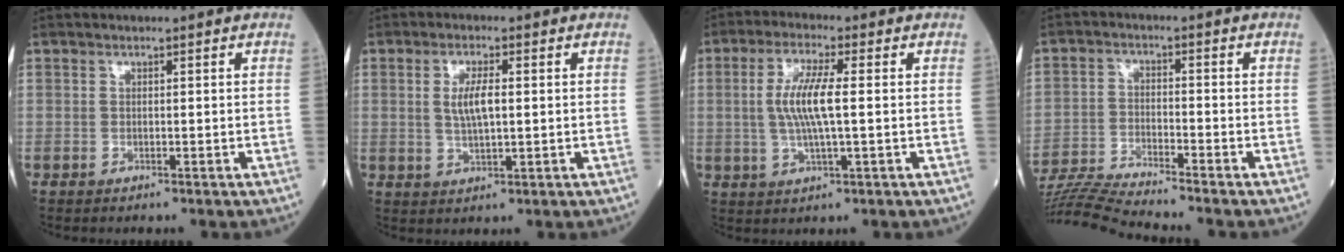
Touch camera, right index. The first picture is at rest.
{"total": 4.6, "force": [0.6, 1.1, 4.4], "torque": [-0.085, 0.003, 0.013]}
{"total": 7.3, "force": [0.5, 0.9, 7.2], "torque": [-0.149, 0.000, 0.007]}
{"total": 7.9, "force": [-7.6, -2.0, 1.2], "torque": [-0.024, -0.015, -0.145]}